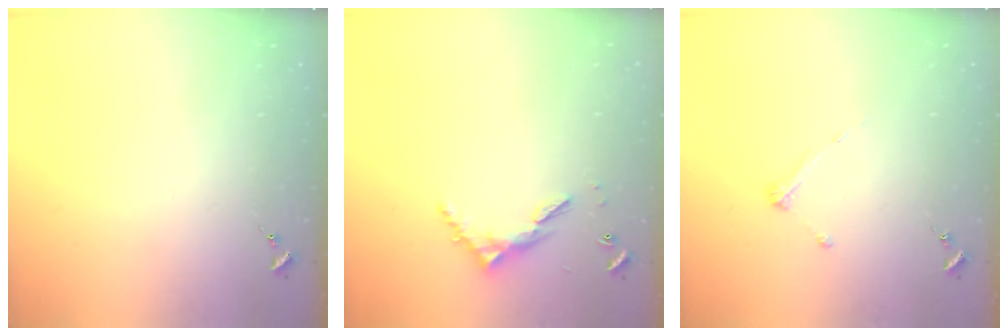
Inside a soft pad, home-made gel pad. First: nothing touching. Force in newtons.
{"total": 6.3, "press": 6.3, "slide": 0.5}
{"total": 3.2, "press": 3.2, "slide": 0.4}